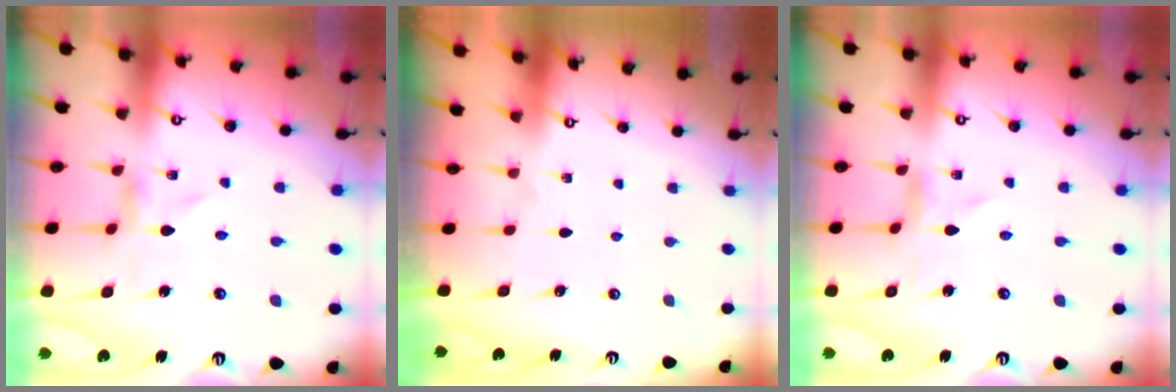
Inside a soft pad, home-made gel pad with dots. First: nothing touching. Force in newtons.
{"total": 0.0}
{"total": 0.0}